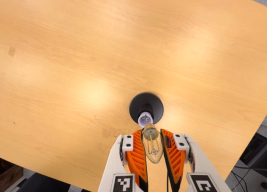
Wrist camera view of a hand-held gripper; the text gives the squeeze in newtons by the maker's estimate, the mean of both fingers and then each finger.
{"total": 22.1, "left": 25.5, "right": 18.7}